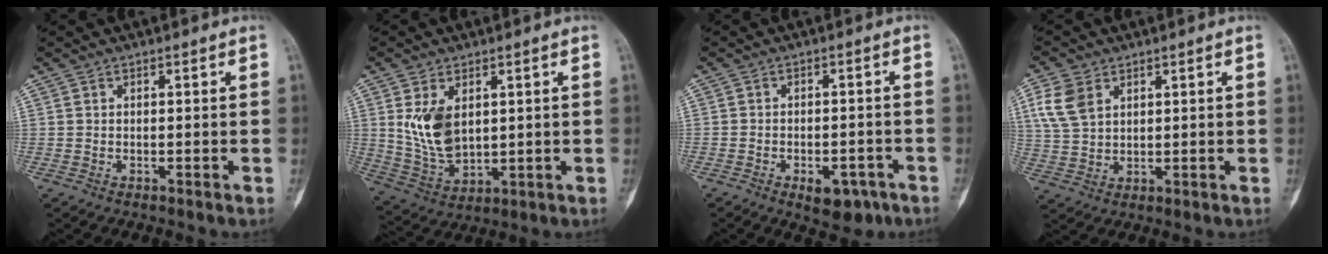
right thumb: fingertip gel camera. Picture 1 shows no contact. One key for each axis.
{"total": 9.8, "fx": 2.4, "fy": 6.1, "fz": 7.3, "tx": -0.125, "ty": -0.017, "tz": 0.065}
{"total": 6.3, "fx": -3.4, "fy": 3.4, "fz": 4.0, "tx": -0.035, "ty": 0.019, "tz": -0.041}
{"total": 7.5, "fx": 3.3, "fy": 5.1, "fz": 4.5, "tx": -0.083, "ty": -0.005, "tz": 0.071}